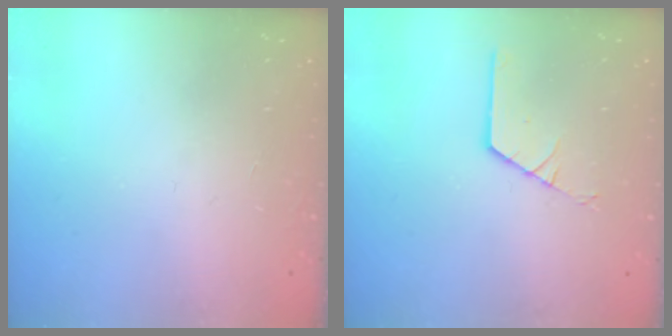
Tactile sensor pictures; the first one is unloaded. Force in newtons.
{"total": 1.8, "press": 1.8, "slide": 0.2}